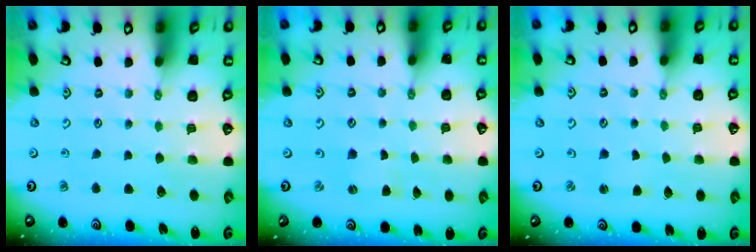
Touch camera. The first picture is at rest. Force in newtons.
{"total": 1.2, "press": 1.2, "slide": 0.4}
{"total": 0.8, "press": 0.8, "slide": 0.1}